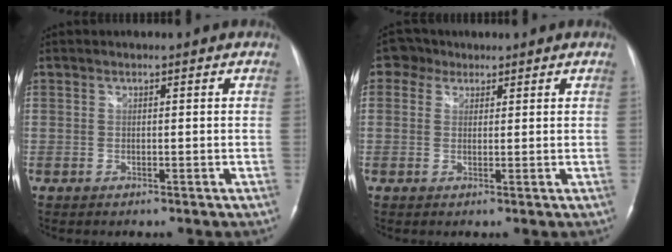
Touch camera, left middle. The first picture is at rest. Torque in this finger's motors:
{"motor_torque": [-0.07, 0.08, -0.13, -0.02]}